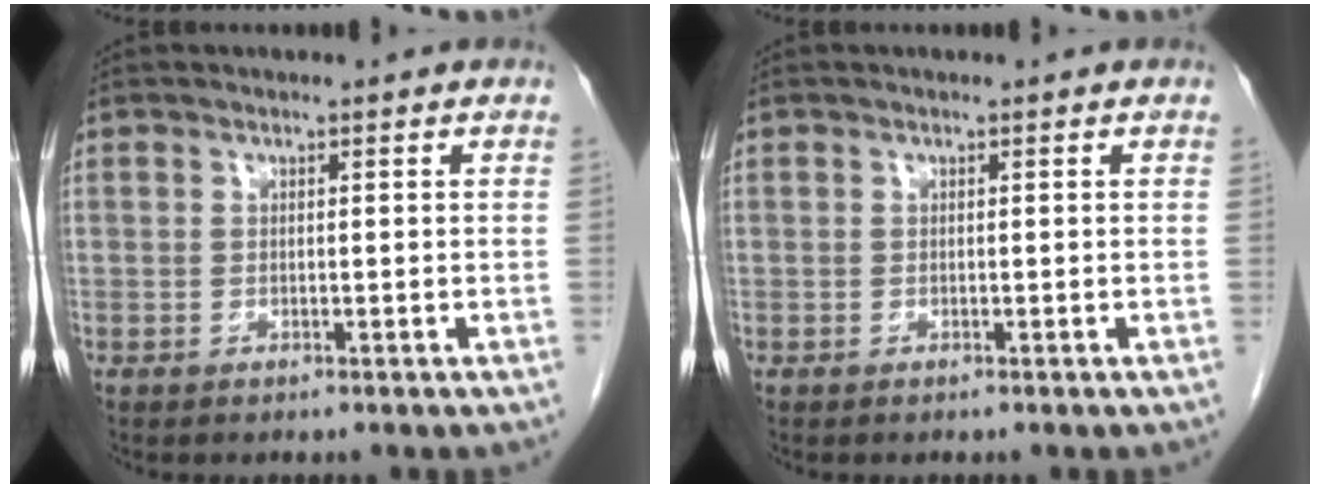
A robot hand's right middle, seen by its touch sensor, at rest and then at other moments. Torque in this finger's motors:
{"motor_torque": [-0.12, -0.09, -0.09, -0.01]}